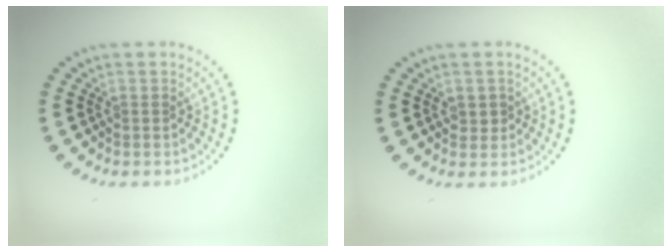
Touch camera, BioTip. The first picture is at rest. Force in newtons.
{"total": 0.8, "press": 0.8, "slide": 0.2}